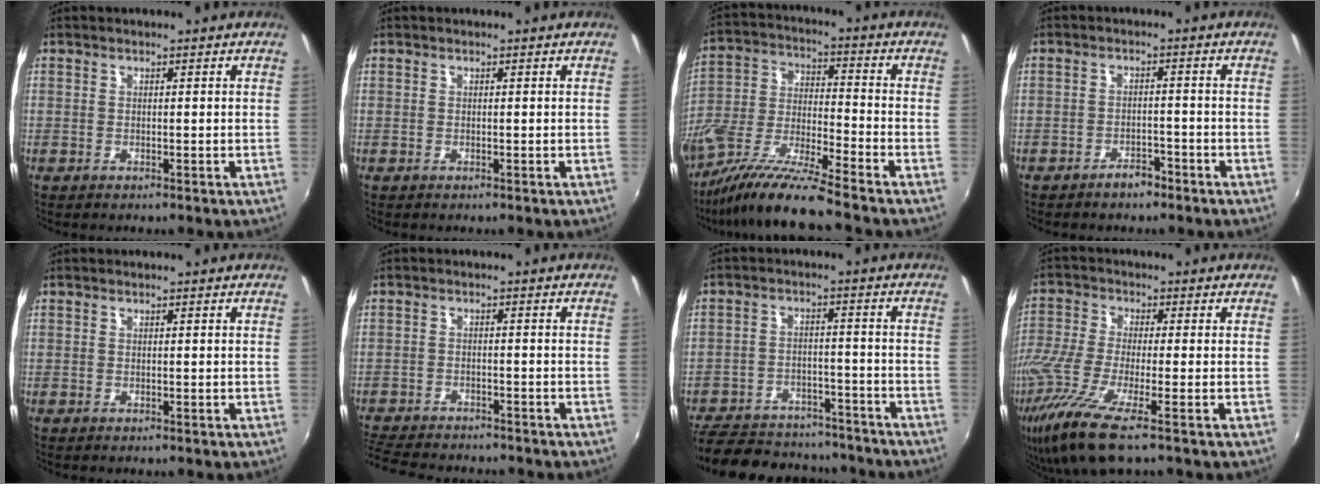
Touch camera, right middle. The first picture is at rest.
{"total": 0.0}
{"total": 14.3, "force": [-11.2, 0.4, 8.8], "torque": [-0.186, -0.023, -0.219]}
{"total": 2.8, "force": [-2.4, 1.2, 0.9], "torque": [-0.024, 0.006, -0.031]}
{"total": 0.0}
{"total": 10.9, "force": [-9.8, 2.8, 3.9], "torque": [-0.106, -0.013, -0.159]}
{"total": 18.6, "force": [-15.4, 8.2, 6.6], "torque": [-0.157, 0.028, -0.202]}
{"total": 11.5, "force": [-6.6, 1.0, 9.4], "torque": [-0.207, -0.040, -0.132]}